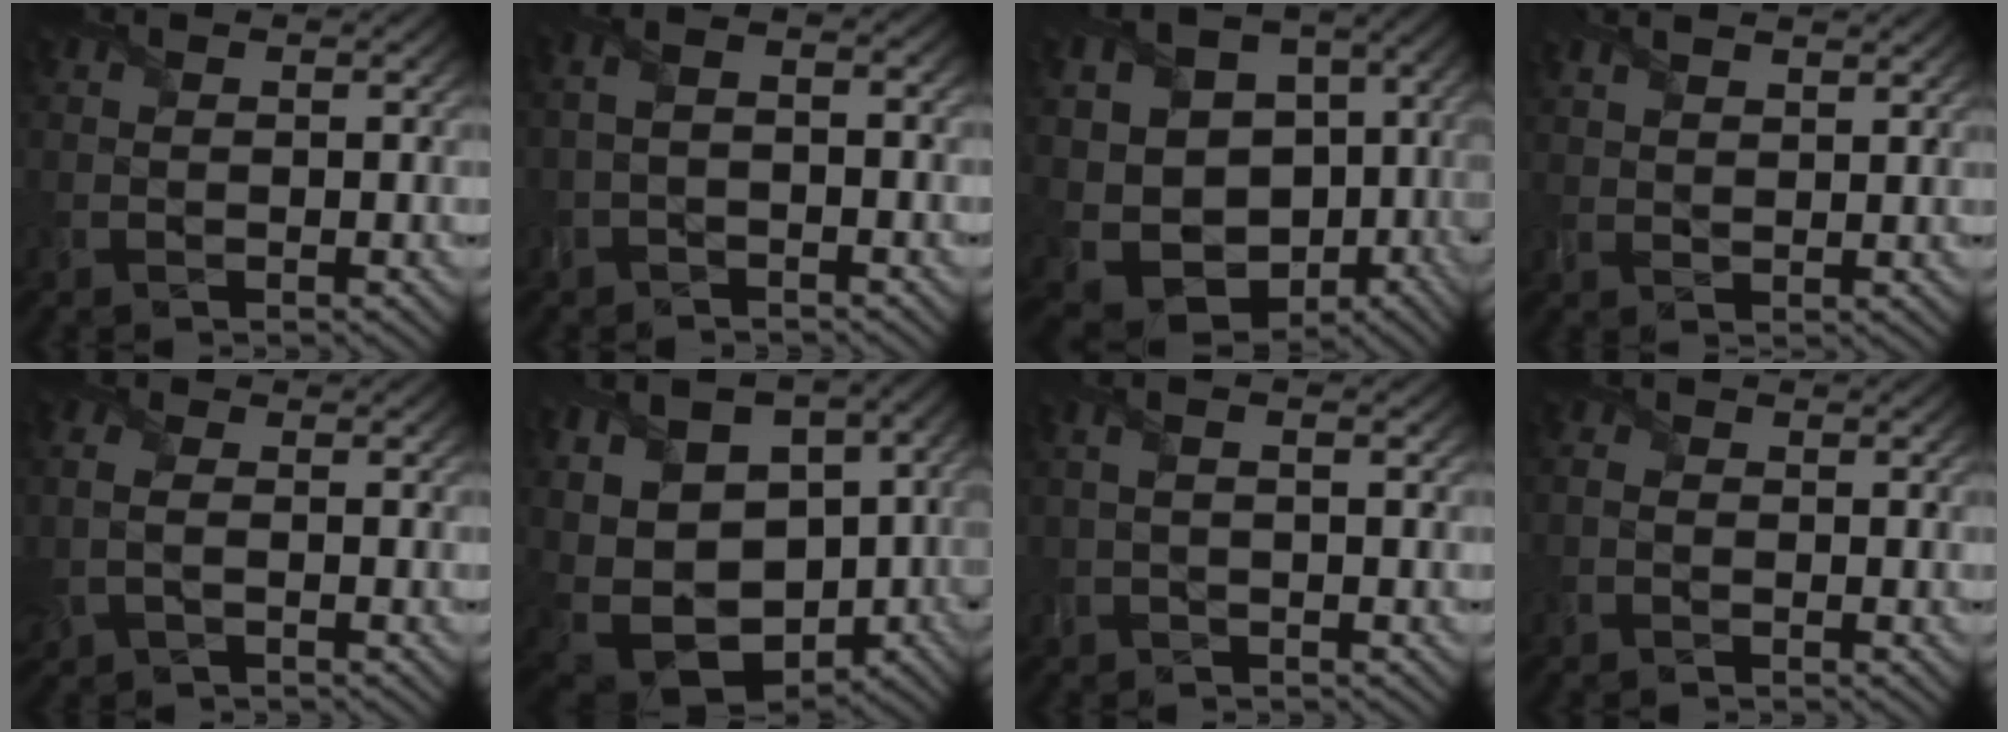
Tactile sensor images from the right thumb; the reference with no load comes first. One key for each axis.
{"total": 3.3, "fx": -1.1, "fy": 1.4, "fz": 2.8, "tx": -0.067, "ty": 0.008, "tz": -0.018}
{"total": 14.6, "fx": -1.7, "fy": 12.2, "fz": 7.8, "tx": -0.185, "ty": -0.031, "tz": -0.010}
{"total": 4.2, "fx": 3.2, "fy": 1.2, "fz": 2.4, "tx": -0.044, "ty": 0.004, "tz": 0.051}
{"total": 3.9, "fx": -0.6, "fy": 2.5, "fz": 2.9, "tx": -0.095, "ty": 0.005, "tz": -0.004}
{"total": 18.2, "fx": 0.1, "fy": 13.6, "fz": 12.2, "tx": -0.244, "ty": -0.001, "tz": 0.032}
{"total": 2.2, "fx": 0.0, "fy": 0.2, "fz": 2.2, "tx": -0.043, "ty": 0.004, "tz": 0.001}
{"total": 1.2, "fx": -0.6, "fy": 0.8, "fz": 0.7, "tx": -0.016, "ty": 0.001, "tz": -0.014}